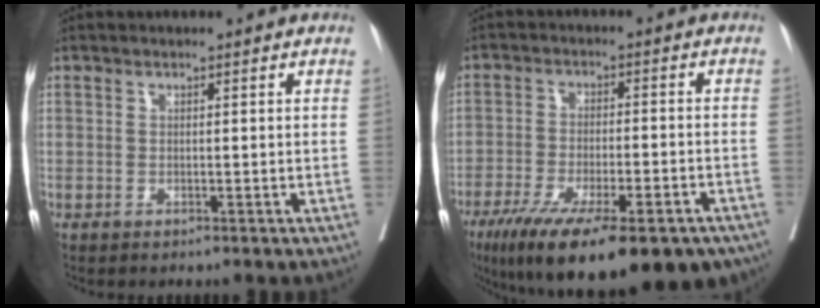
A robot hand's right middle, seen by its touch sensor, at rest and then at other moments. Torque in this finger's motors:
{"motor_torque": [1.33, -0.80, 0.47, 0.17]}